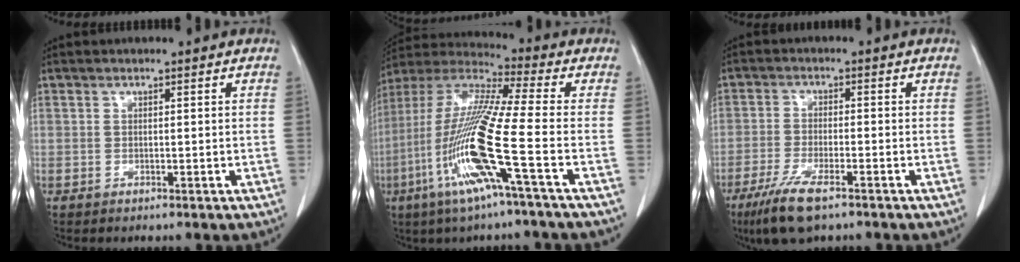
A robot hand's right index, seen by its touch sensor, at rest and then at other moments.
{"total": 17.3, "force": [-5.7, -0.7, 16.3], "torque": [-0.340, -0.018, -0.124]}
{"total": 7.8, "force": [-5.2, 1.4, 5.7], "torque": [-0.112, -0.019, -0.090]}